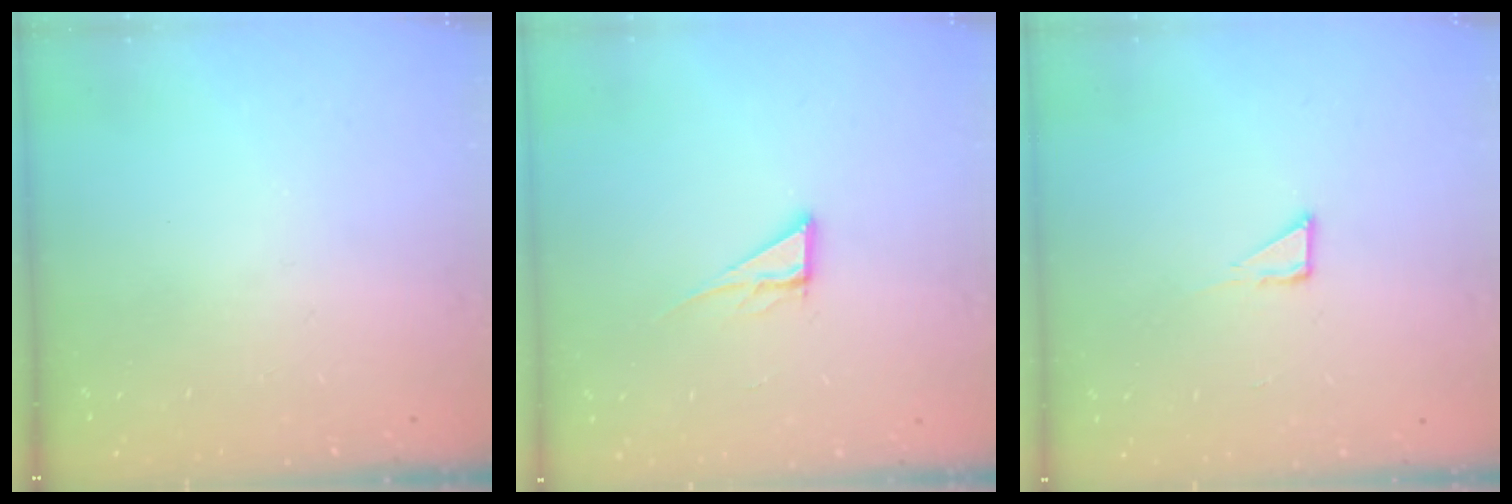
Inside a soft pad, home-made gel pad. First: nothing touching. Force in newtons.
{"total": 6.1, "press": 6.1, "slide": 0.3}
{"total": 3.4, "press": 3.4, "slide": 0.3}